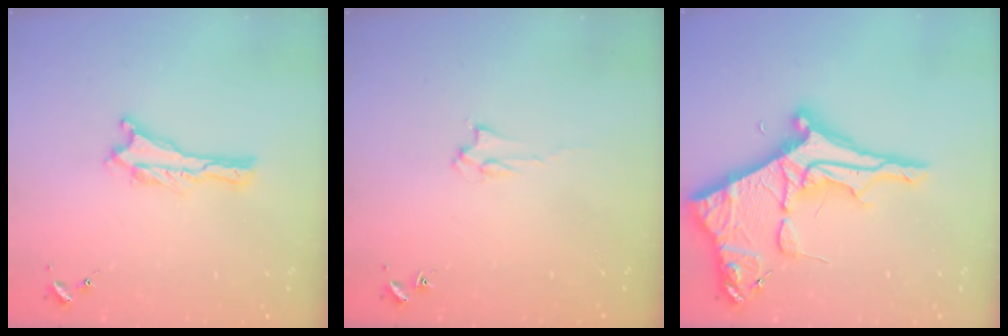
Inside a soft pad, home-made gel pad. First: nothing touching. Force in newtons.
{"total": 1.6, "press": 1.6, "slide": 0.2}
{"total": 11.6, "press": 11.6, "slide": 1.1}